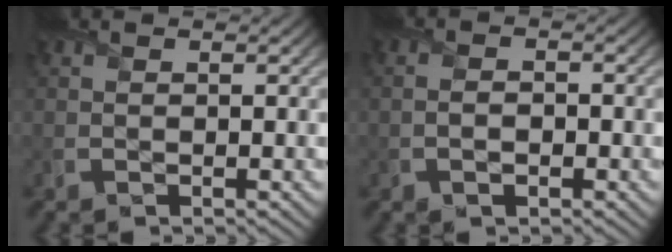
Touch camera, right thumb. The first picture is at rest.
{"total": 2.5, "force": [-0.7, 1.8, 1.7], "torque": [-0.009, 0.001, -0.019]}